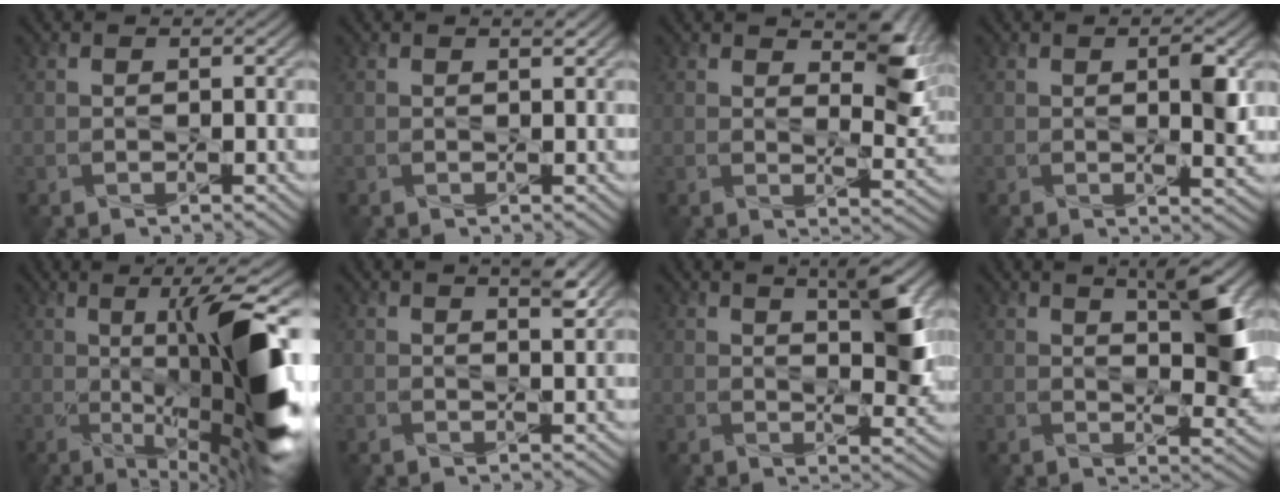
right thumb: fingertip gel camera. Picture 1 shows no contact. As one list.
[{"total": 0.6, "force": [0.4, 0.0, 0.4], "torque": [-0.006, 0.000, 0.007]}, {"total": 6.9, "force": [3.7, 2.7, 5.1], "torque": [-0.073, -0.010, 0.060]}, {"total": 3.4, "force": [0.7, 0.9, 3.2], "torque": [-0.058, -0.005, 0.015]}, {"total": 15.1, "force": [-0.8, 3.1, 14.7], "torque": [-0.217, 0.005, -0.003]}, {"total": 2.6, "force": [1.7, 0.5, 1.9], "torque": [-0.030, -0.002, 0.028]}, {"total": 6.4, "force": [2.6, 1.7, 5.6], "torque": [-0.088, -0.002, 0.046]}, {"total": 7.5, "force": [2.8, 2.1, 6.6], "torque": [-0.103, -0.002, 0.051]}]